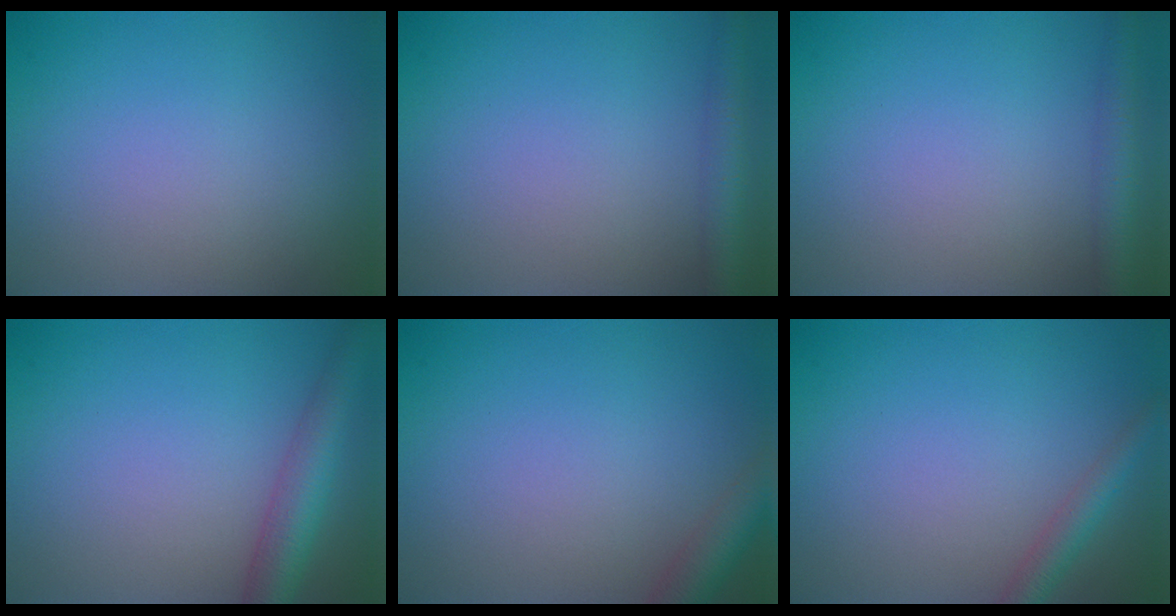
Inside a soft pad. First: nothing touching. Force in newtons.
{"total": 2.7, "press": 2.7, "slide": 0.2}
{"total": 2.7, "press": 2.7, "slide": 0.2}
{"total": 4.3, "press": 4.2, "slide": 0.2}
{"total": 2.9, "press": 2.9, "slide": 0.2}
{"total": 2.1, "press": 2.1, "slide": 0.1}